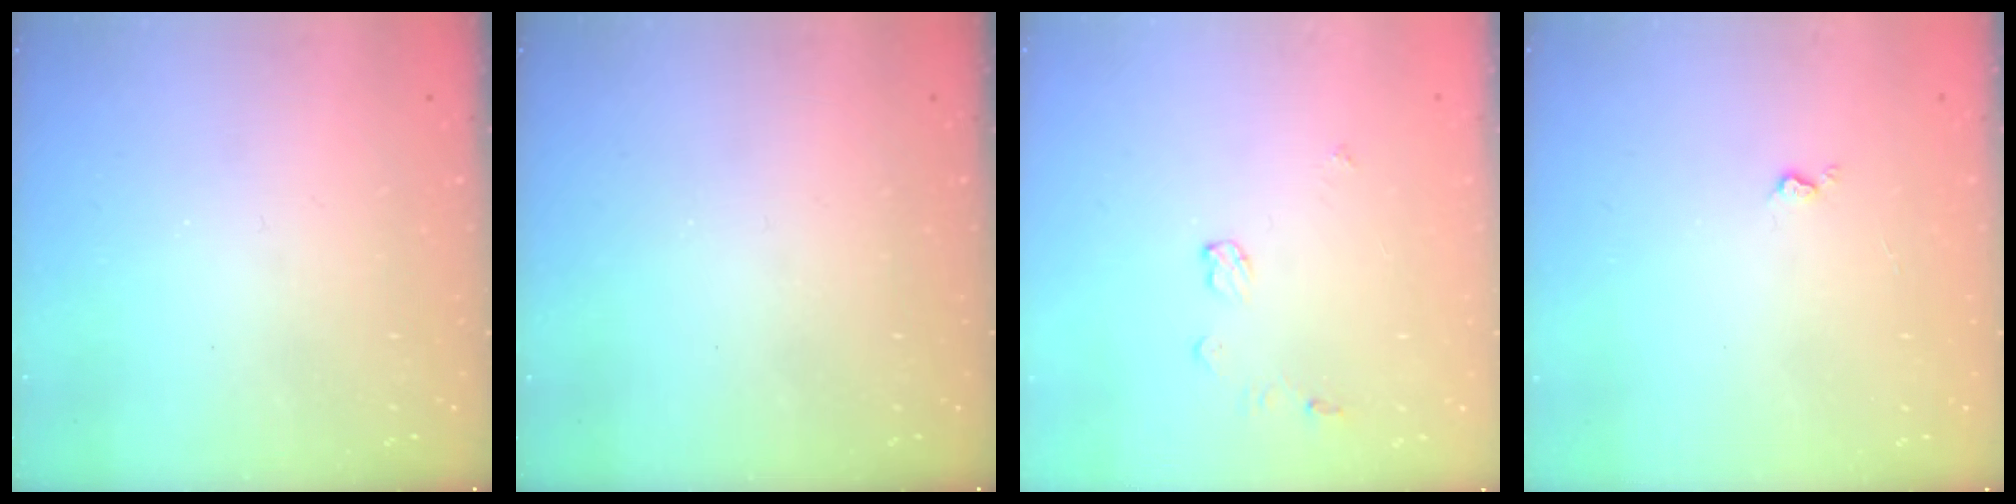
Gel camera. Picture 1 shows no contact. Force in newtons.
{"total": 0.0}
{"total": 5.2, "press": 5.1, "slide": 0.7}
{"total": 2.9, "press": 2.9, "slide": 0.5}